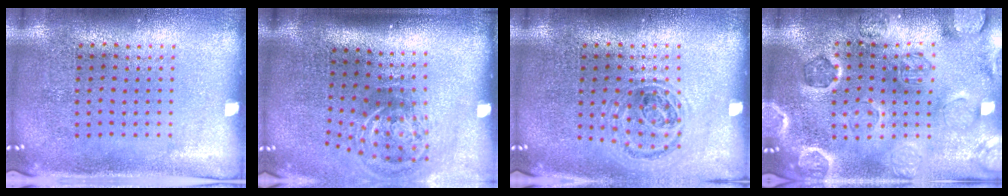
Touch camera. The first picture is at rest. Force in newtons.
{"total": 2.1, "press": 1.3, "slide": 1.7}
{"total": 0.9, "press": 0.9, "slide": 0.1}
{"total": 2.1, "press": 2.1, "slide": 0.1}